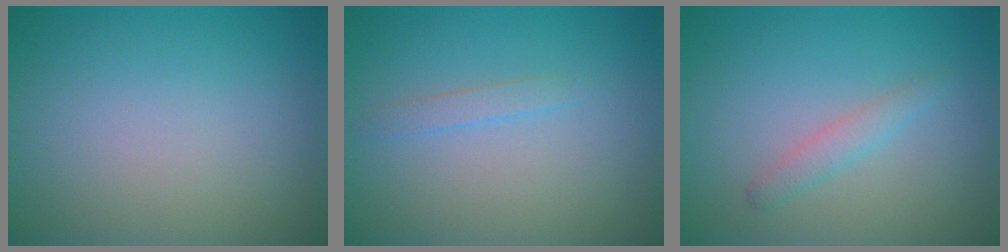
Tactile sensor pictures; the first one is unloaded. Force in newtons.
{"total": 1.0, "press": 1.0, "slide": 0.1}
{"total": 1.4, "press": 1.4, "slide": 0.1}